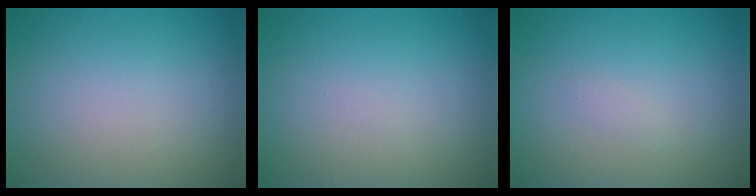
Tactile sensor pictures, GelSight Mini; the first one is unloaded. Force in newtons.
{"total": 0.0}
{"total": 0.6, "press": 0.6, "slide": 0.0}